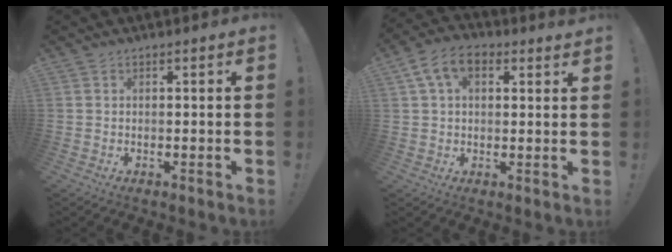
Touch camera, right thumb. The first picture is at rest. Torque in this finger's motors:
{"motor_torque": [0.12, 0.12, 0.06, 0.06, 0.00]}